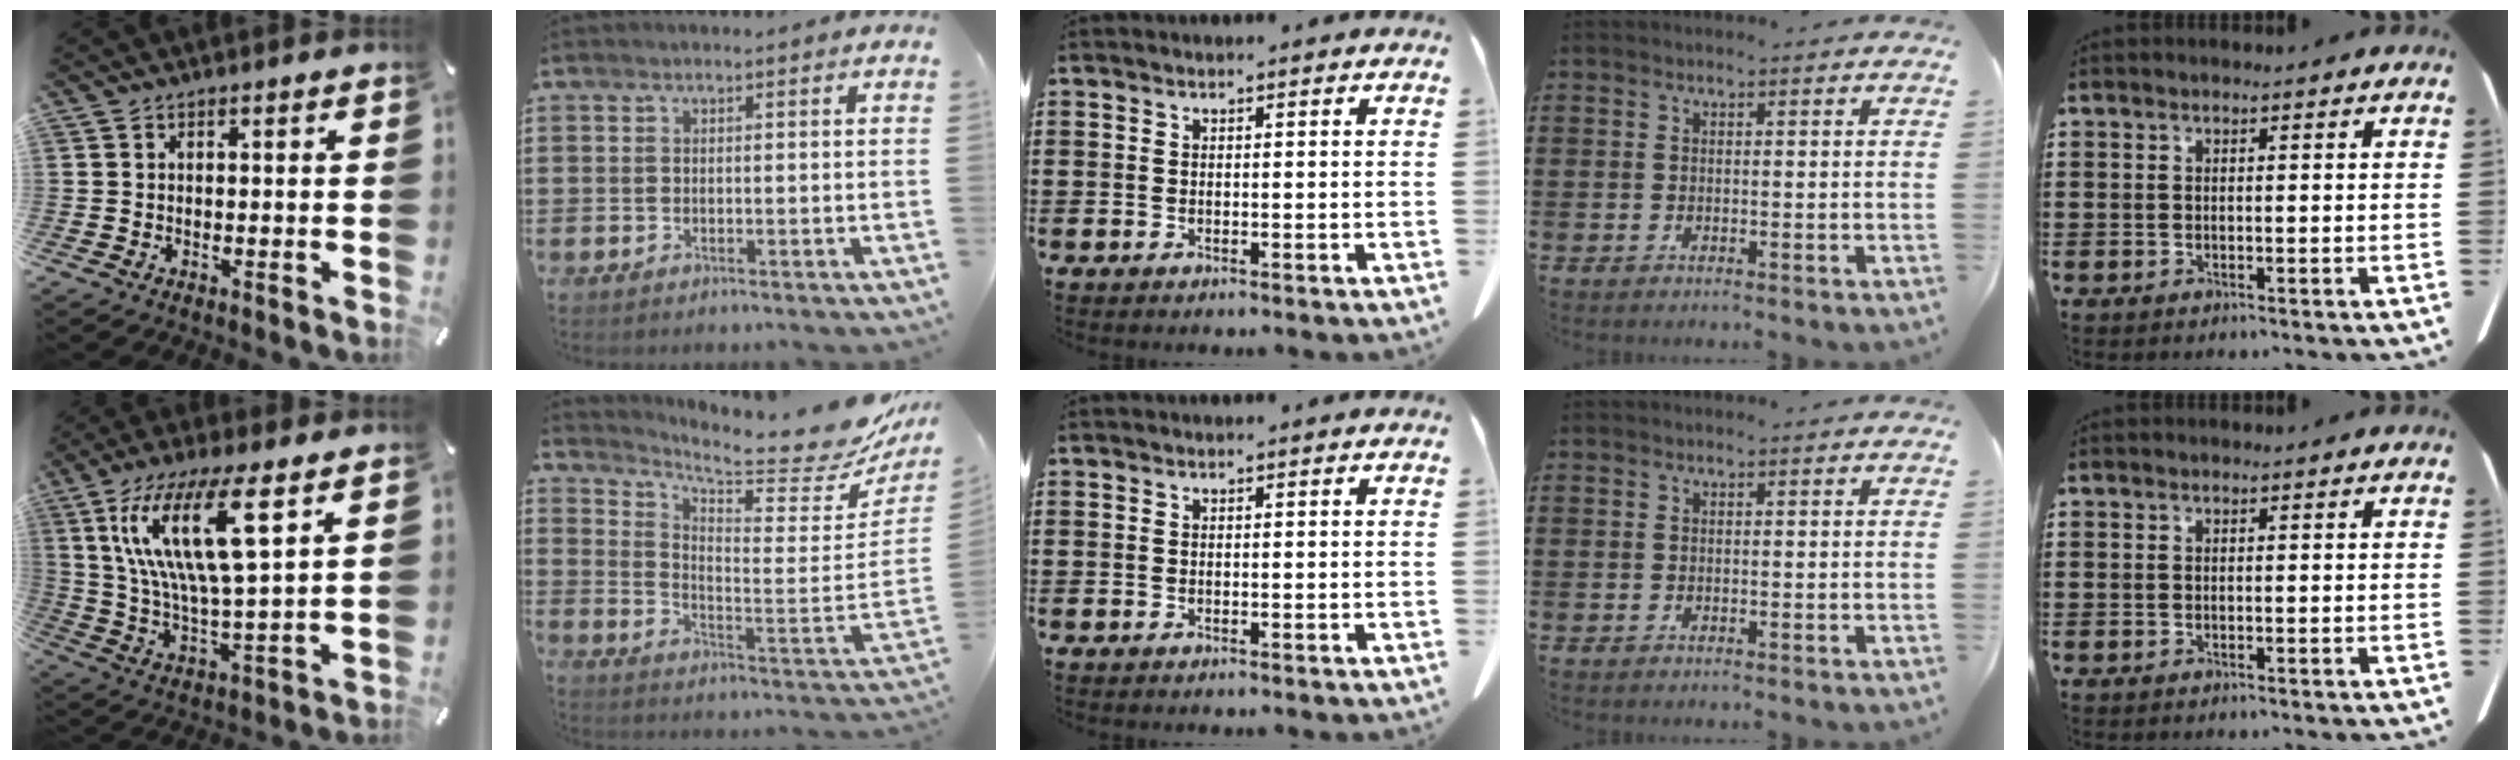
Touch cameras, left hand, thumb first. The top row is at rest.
{"thumb": {"total": 18.6, "force": [9.0, 5.0, 15.5], "torque": [-0.335, -0.019, 0.141]}, "index": {"total": 8.9, "force": [7.9, 0.6, 4.0], "torque": [-0.082, -0.073, 0.126]}}